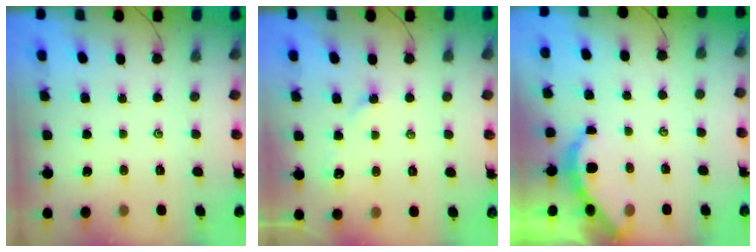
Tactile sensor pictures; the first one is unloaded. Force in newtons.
{"total": 2.9, "press": 2.9, "slide": 0.5}
{"total": 3.1, "press": 3.1, "slide": 0.2}